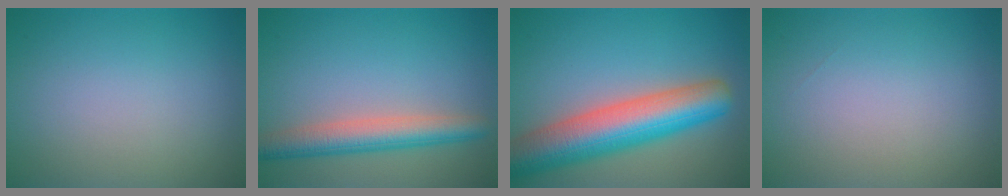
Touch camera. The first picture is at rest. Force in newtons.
{"total": 4.7, "press": 4.7, "slide": 0.2}
{"total": 9.6, "press": 9.6, "slide": 0.3}
{"total": 0.0}